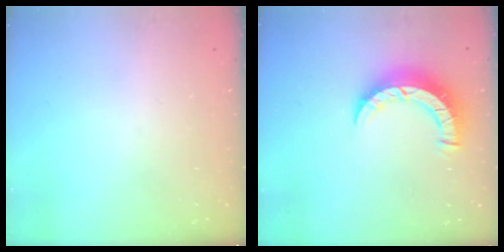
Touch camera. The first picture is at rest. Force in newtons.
{"total": 7.9, "press": 7.9, "slide": 1.0}